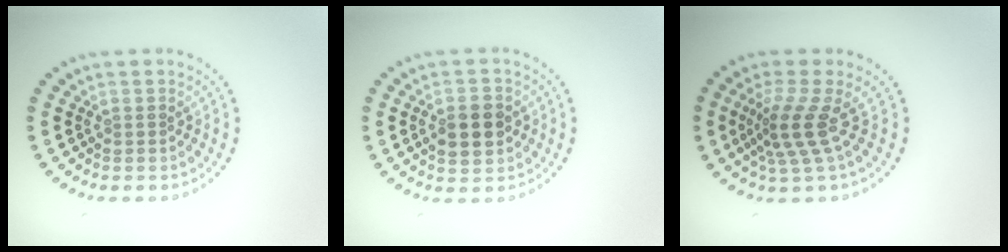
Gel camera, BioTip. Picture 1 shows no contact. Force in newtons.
{"total": 3.8, "press": 3.8, "slide": 0.1}
{"total": 3.4, "press": 2.4, "slide": 2.5}